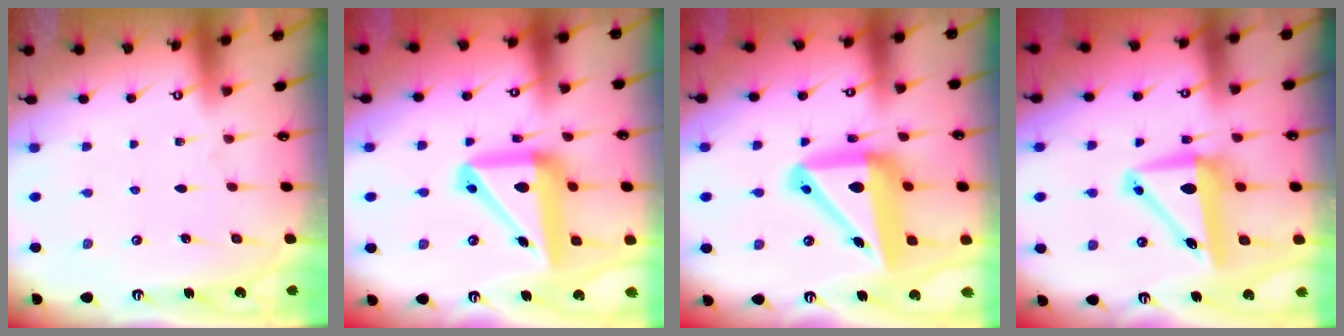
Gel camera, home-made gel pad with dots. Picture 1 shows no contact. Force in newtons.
{"total": 18.1, "press": 17.9, "slide": 2.6}
{"total": 17.8, "press": 17.7, "slide": 2.0}
{"total": 10.4, "press": 9.8, "slide": 3.4}